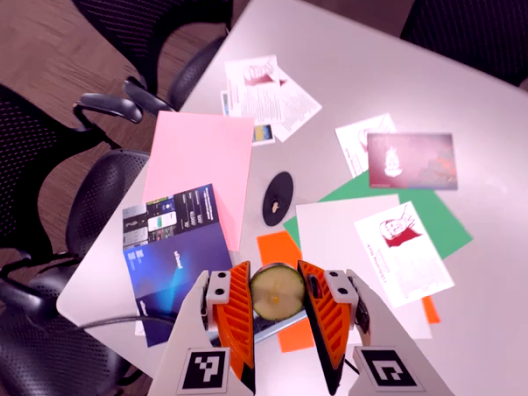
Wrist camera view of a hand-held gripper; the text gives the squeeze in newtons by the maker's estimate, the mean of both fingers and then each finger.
{"total": 12.4, "left": 12.5, "right": 12.3}